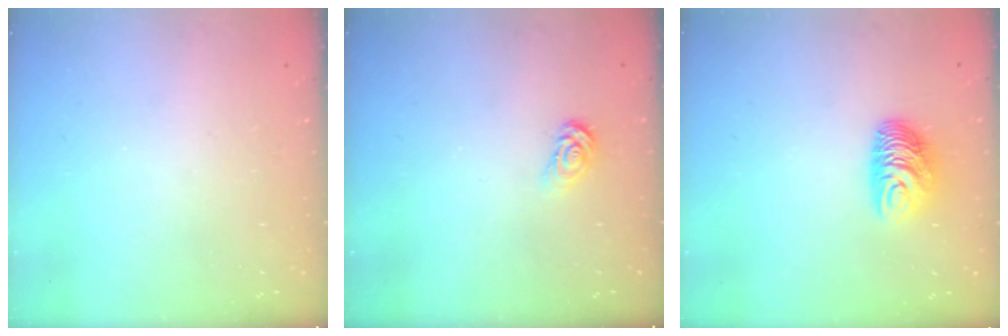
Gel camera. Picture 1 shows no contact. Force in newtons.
{"total": 3.2, "press": 3.1, "slide": 0.4}
{"total": 9.3, "press": 9.3, "slide": 0.9}